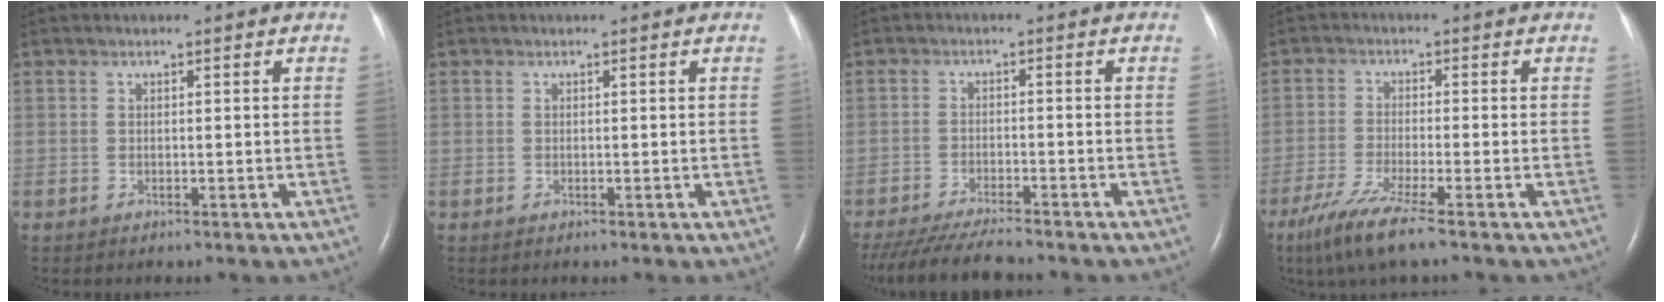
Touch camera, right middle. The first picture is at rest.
{"total": 0.0}
{"total": 10.2, "force": [-9.1, 0.8, 4.5], "torque": [-0.077, -0.020, -0.147]}
{"total": 7.3, "force": [-5.0, -0.2, 5.3], "torque": [-0.108, -0.024, -0.095]}